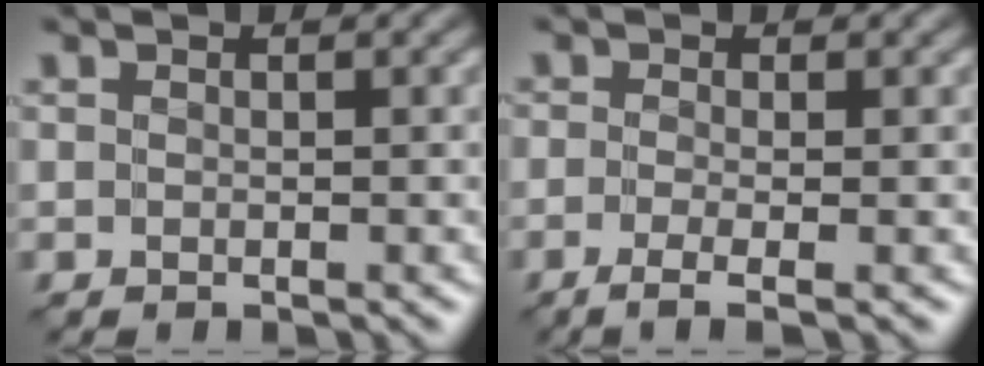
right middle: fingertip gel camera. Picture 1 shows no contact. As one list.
[{"total": 2.3, "force": [-1.2, 0.4, 2.0], "torque": [-0.038, -0.006, -0.030]}]